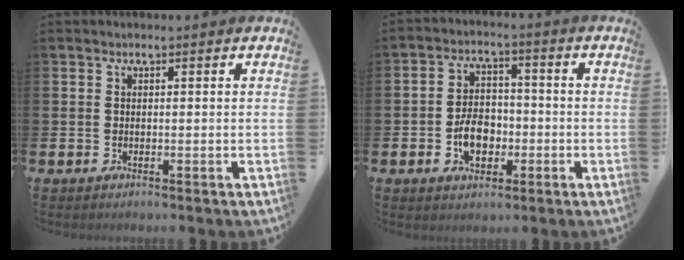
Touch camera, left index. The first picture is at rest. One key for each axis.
{"total": 5.6, "fx": -1.6, "fy": 3.9, "fz": 3.6, "tx": -0.045, "ty": 0.003, "tz": -0.033}